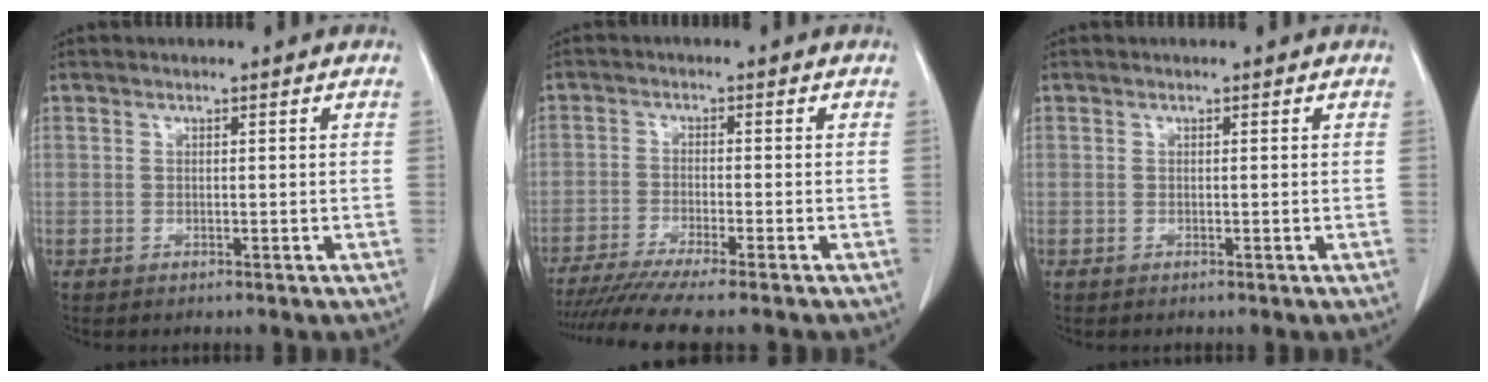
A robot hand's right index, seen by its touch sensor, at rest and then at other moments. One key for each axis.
{"total": 10.6, "fx": -9.0, "fy": -0.8, "fz": 5.6, "tx": -0.072, "ty": -0.024, "tz": -0.141}
{"total": 0.0}